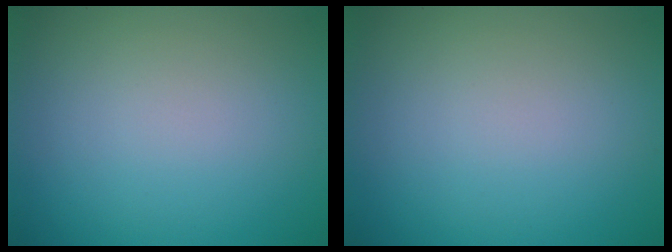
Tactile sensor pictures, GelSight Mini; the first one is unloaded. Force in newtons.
{"total": 0.0}